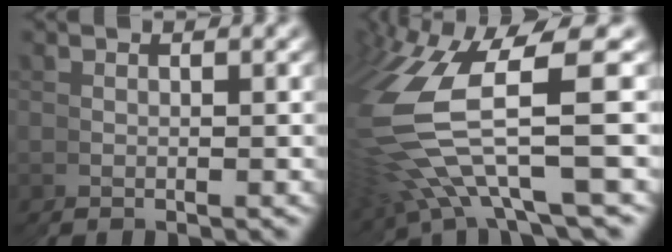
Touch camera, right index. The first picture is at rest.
{"total": 6.3, "force": [1.4, 3.6, 4.9], "torque": [-0.149, 0.000, 0.022]}